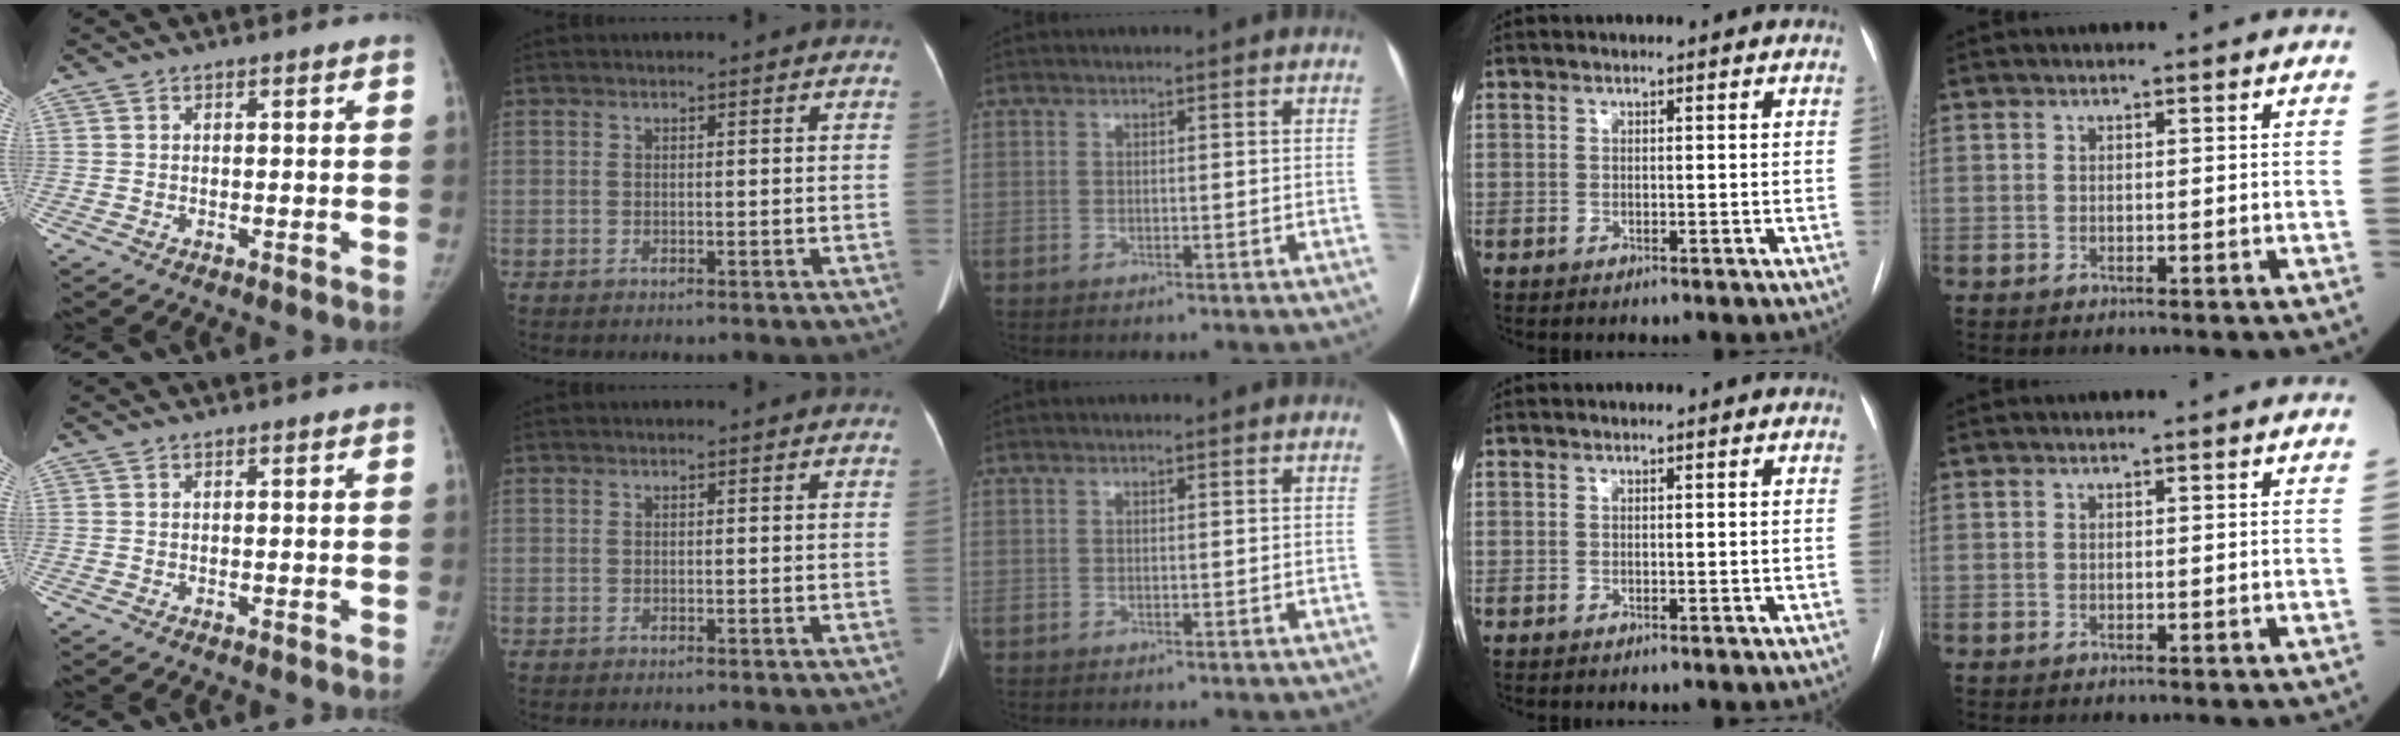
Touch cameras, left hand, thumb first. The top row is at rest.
{}